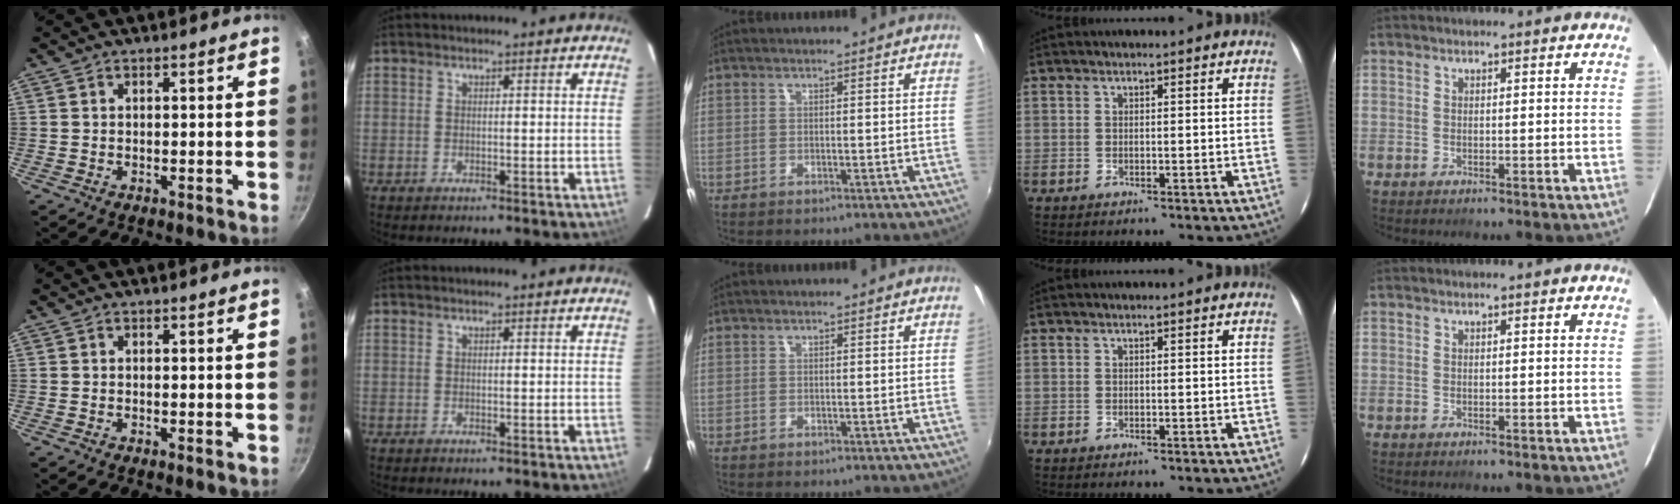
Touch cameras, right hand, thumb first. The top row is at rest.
{}